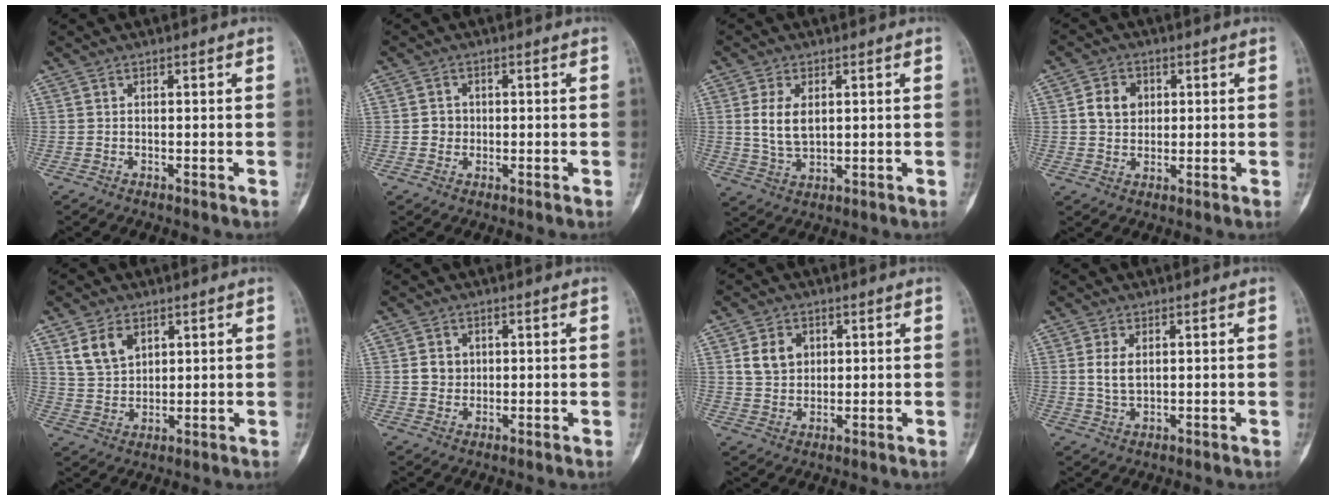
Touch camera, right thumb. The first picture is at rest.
{"total": 2.4, "force": [-0.1, 2.3, 0.7], "torque": [0.003, 0.007, -0.002]}
{"total": 6.8, "force": [1.3, 4.0, 5.3], "torque": [-0.096, -0.008, 0.032]}
{"total": 5.6, "force": [1.2, 4.6, 2.9], "torque": [-0.032, -0.001, 0.019]}
{"total": 7.0, "force": [3.6, 4.7, 3.9], "torque": [-0.059, -0.016, 0.076]}
{"total": 3.5, "force": [0.6, 3.1, 1.4], "torque": [-0.007, 0.001, 0.012]}
{"total": 6.1, "force": [1.8, 4.9, 3.2], "torque": [-0.036, -0.008, 0.036]}
{"total": 4.1, "force": [0.9, 2.4, 3.3], "torque": [-0.062, -0.006, 0.020]}